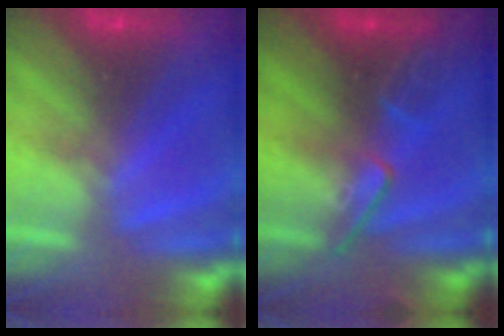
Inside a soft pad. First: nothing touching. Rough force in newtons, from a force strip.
{"total": 2.4}